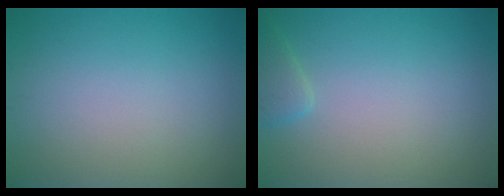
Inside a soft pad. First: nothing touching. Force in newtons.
{"total": 1.5, "press": 1.5, "slide": 0.1}